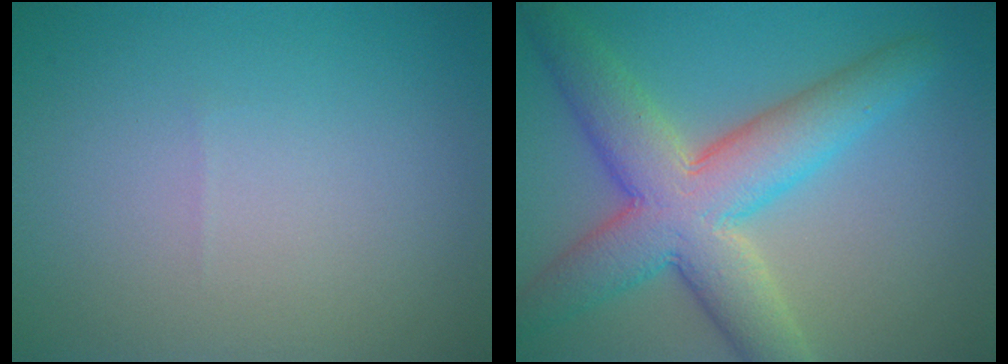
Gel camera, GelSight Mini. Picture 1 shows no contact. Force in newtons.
{"total": 9.1, "press": 9.0, "slide": 0.6}